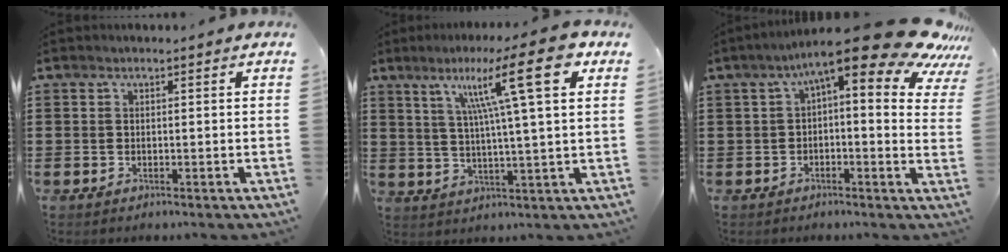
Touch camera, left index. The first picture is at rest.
{"total": 13.4, "force": [6.8, 0.2, 11.6], "torque": [-0.213, -0.010, 0.097]}
{"total": 13.4, "force": [9.0, 2.1, 9.8], "torque": [-0.158, -0.057, 0.141]}